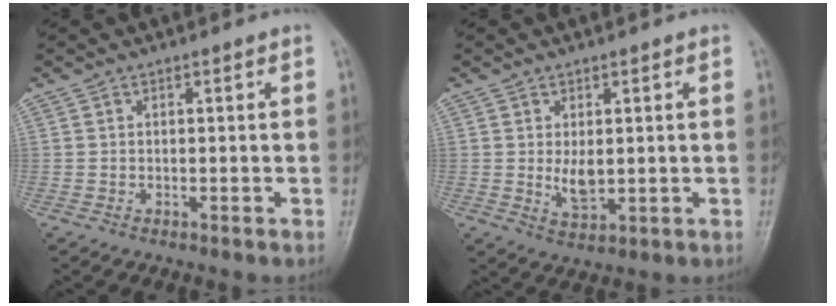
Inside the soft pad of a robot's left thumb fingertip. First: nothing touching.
{"total": 4.6, "force": [0.4, 2.6, 3.8], "torque": [-0.056, -0.012, 0.014]}